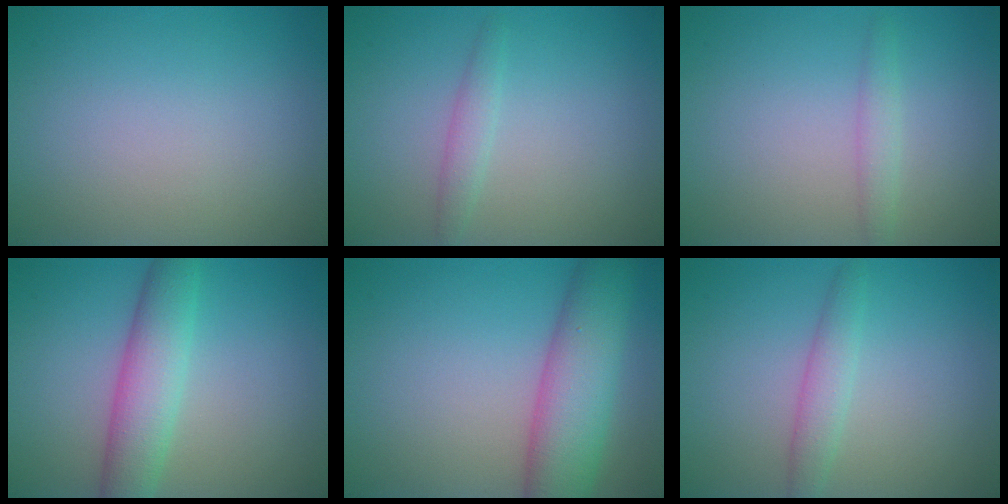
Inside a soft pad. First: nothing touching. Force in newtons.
{"total": 1.5, "press": 1.5, "slide": 0.0}
{"total": 1.4, "press": 1.4, "slide": 0.0}
{"total": 5.0, "press": 5.0, "slide": 0.1}
{"total": 7.5, "press": 7.5, "slide": 0.3}
{"total": 2.0, "press": 2.0, "slide": 0.1}